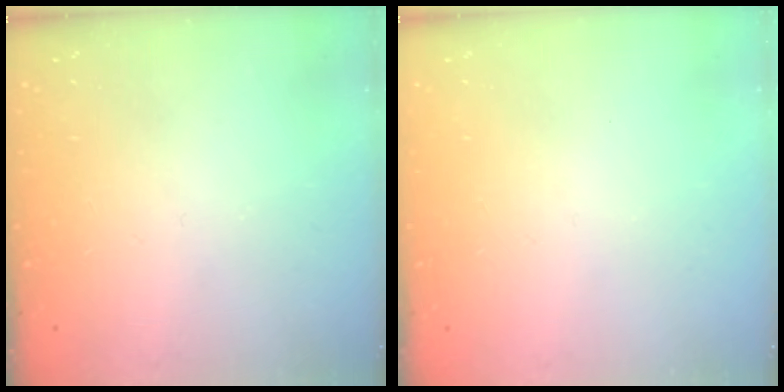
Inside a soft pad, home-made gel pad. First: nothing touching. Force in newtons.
{"total": 0.0}